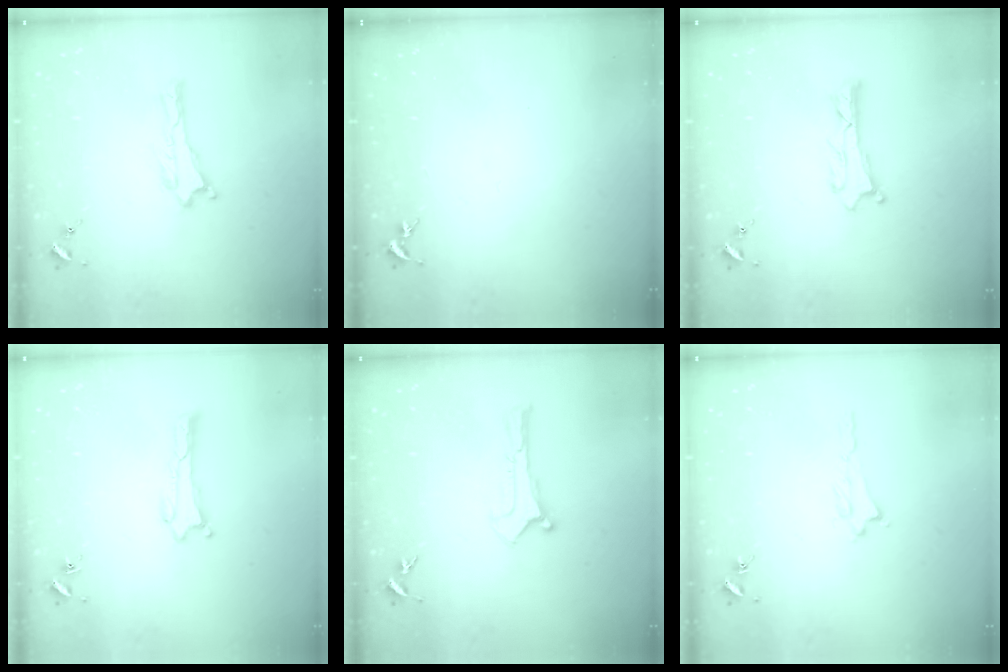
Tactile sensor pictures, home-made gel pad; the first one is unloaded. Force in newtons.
{"total": 0.0}
{"total": 1.3, "press": 1.2, "slide": 0.1}
{"total": 0.0}
{"total": 0.0}
{"total": 1.2, "press": 1.2, "slide": 0.3}